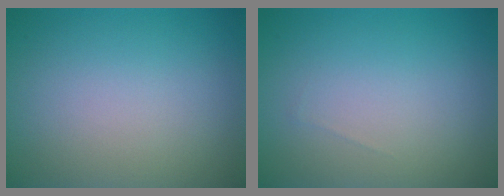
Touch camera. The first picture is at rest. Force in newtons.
{"total": 0.0}